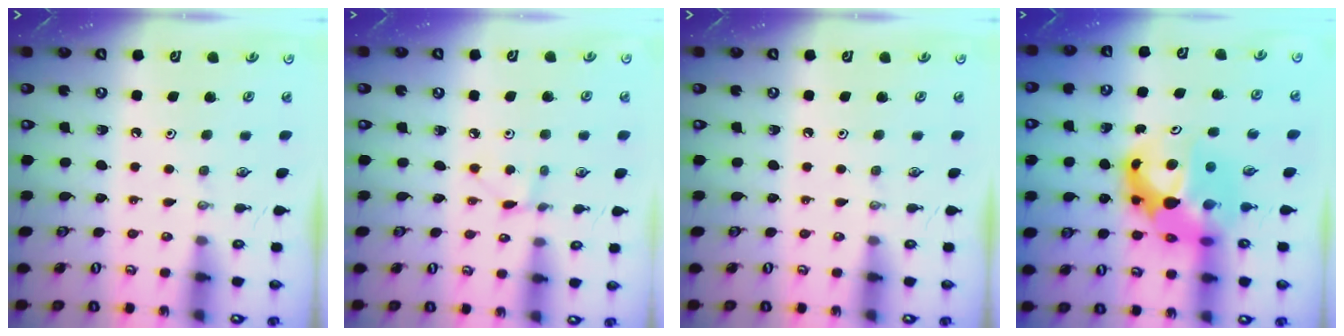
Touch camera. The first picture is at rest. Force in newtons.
{"total": 2.7, "press": 2.7, "slide": 0.3}
{"total": 0.0}
{"total": 11.7, "press": 11.7, "slide": 0.9}